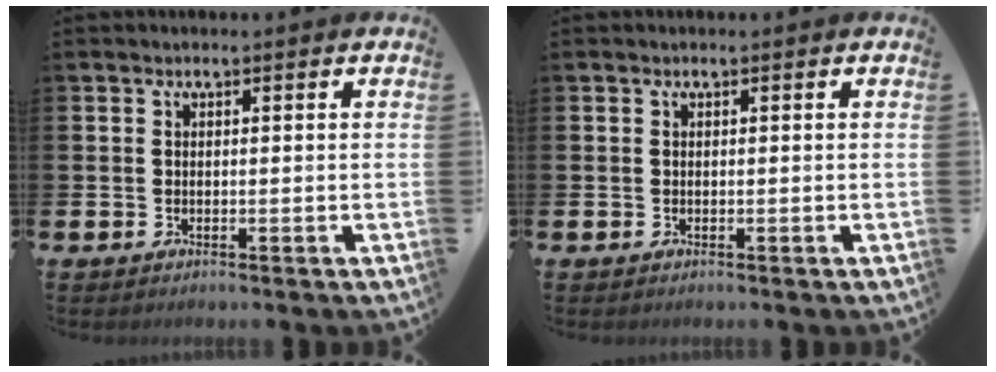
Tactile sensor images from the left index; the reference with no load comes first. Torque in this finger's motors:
{"motor_torque": [0.01, -0.01, 0.00, 0.01]}